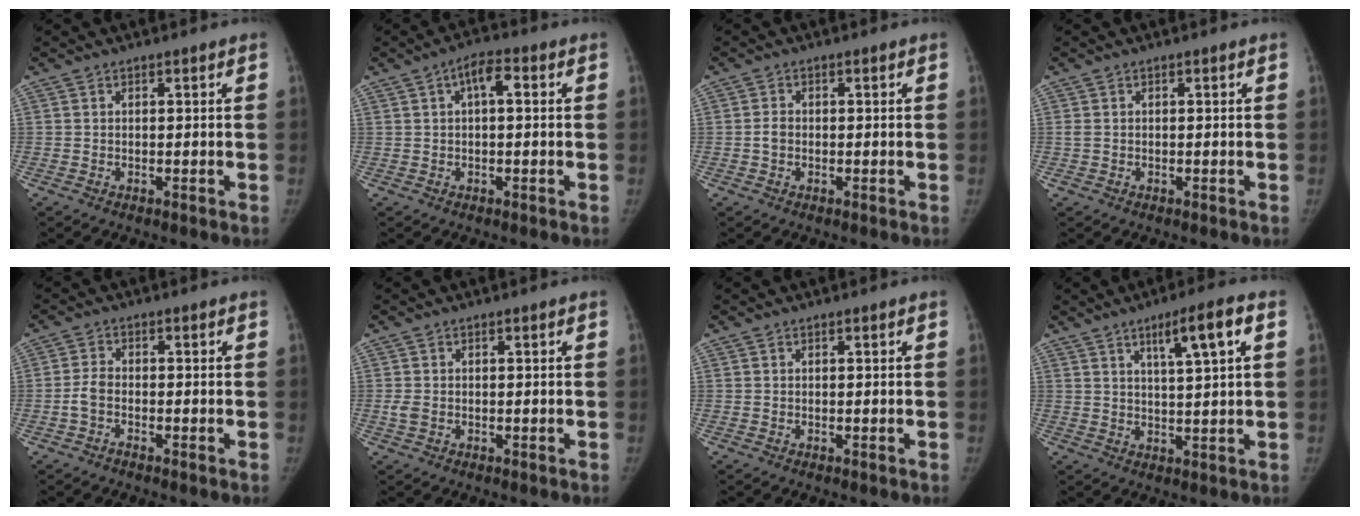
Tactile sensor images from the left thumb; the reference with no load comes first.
{"total": 4.2, "force": [1.0, 1.8, 3.7], "torque": [-0.055, 0.015, 0.011]}
{"total": 1.7, "force": [-0.4, 1.3, 0.9], "torque": [-0.014, 0.006, -0.010]}
{"total": 0.8, "force": [0.0, 0.7, 0.4], "torque": [-0.012, -0.001, 0.001]}
{"total": 2.5, "force": [-1.4, 1.3, 1.7], "torque": [-0.038, 0.015, -0.032]}
{"total": 1.7, "force": [-0.3, 1.3, 1.1], "torque": [-0.026, -0.001, -0.007]}
{"total": 0.0}
{"total": 7.4, "force": [3.3, 0.6, 6.6], "torque": [-0.109, -0.008, 0.054]}